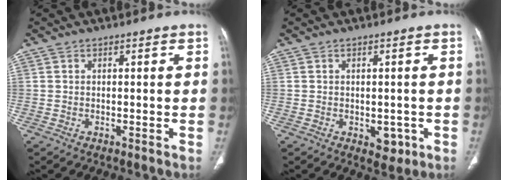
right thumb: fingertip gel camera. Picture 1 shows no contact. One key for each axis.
{"total": 3.4, "fx": -1.0, "fy": 2.3, "fz": 2.4, "tx": -0.011, "ty": 0.000, "tz": -0.004}